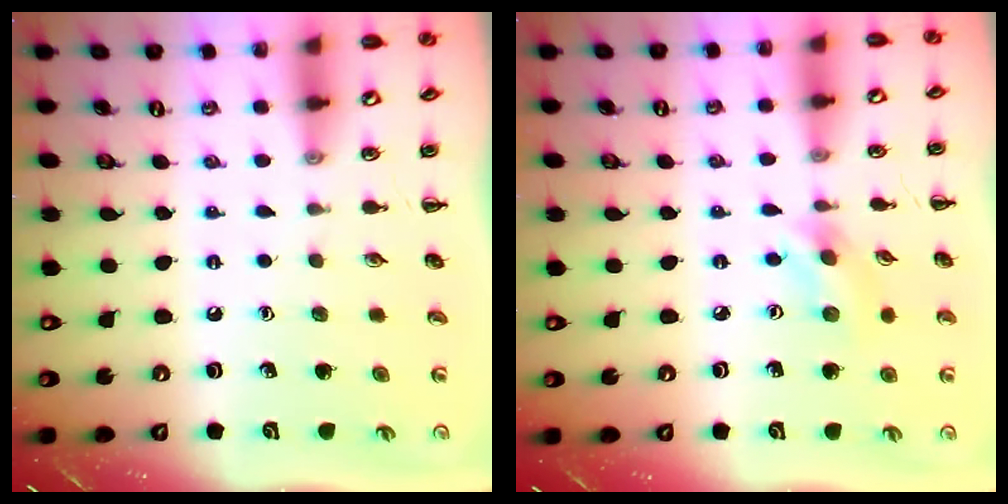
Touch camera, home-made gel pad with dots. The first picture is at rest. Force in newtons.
{"total": 2.9, "press": 2.9, "slide": 0.7}